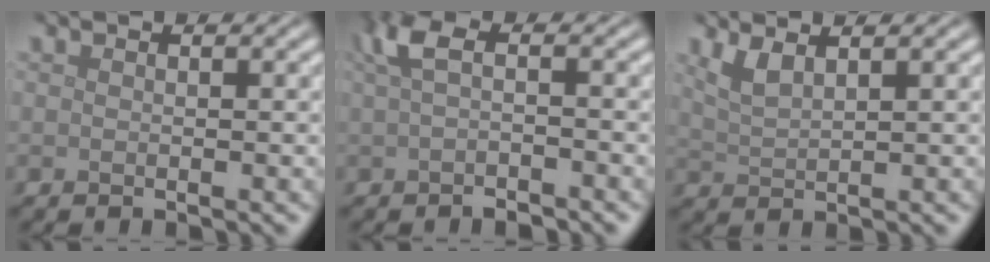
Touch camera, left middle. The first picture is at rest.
{"total": 3.0, "force": [-0.1, 1.2, 2.8], "torque": [-0.056, 0.001, -0.004]}
{"total": 2.3, "force": [1.5, 0.7, 1.5], "torque": [-0.030, -0.001, 0.033]}